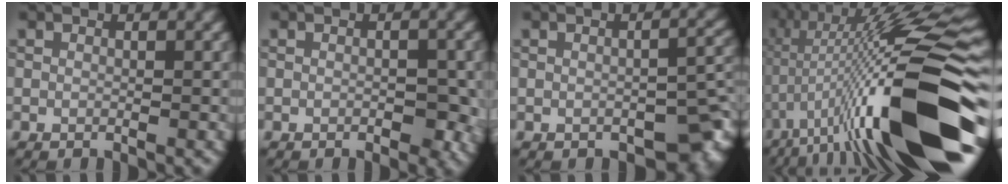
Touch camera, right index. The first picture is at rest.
{"total": 2.3, "force": [-0.5, 1.2, 1.9], "torque": [-0.020, -0.001, -0.007]}
{"total": 5.0, "force": [-2.2, 2.7, 3.5], "torque": [-0.027, -0.009, -0.020]}
{"total": 17.6, "force": [-4.3, 3.7, 16.7], "torque": [-0.271, 0.021, -0.076]}